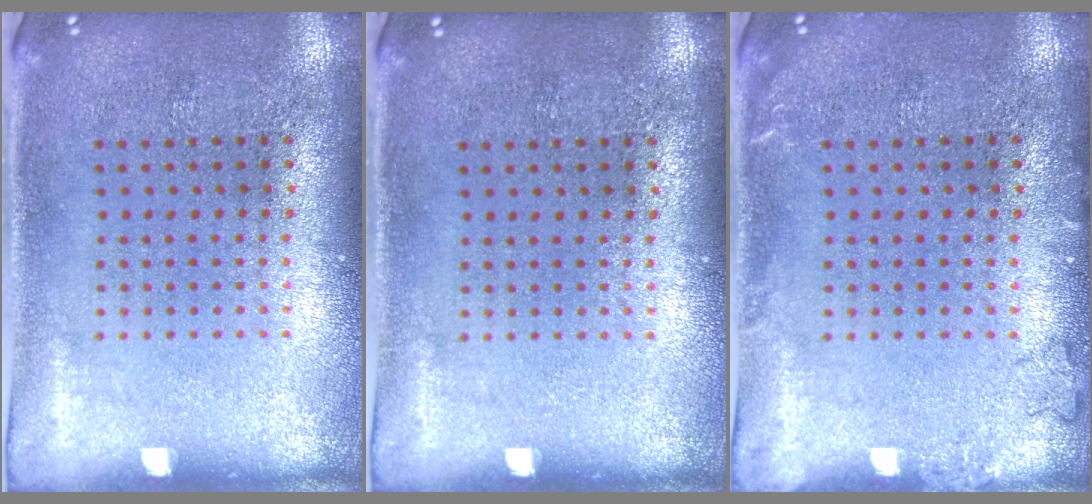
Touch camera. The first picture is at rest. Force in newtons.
{"total": 0.0}
{"total": 1.1, "press": 1.0, "slide": 0.3}